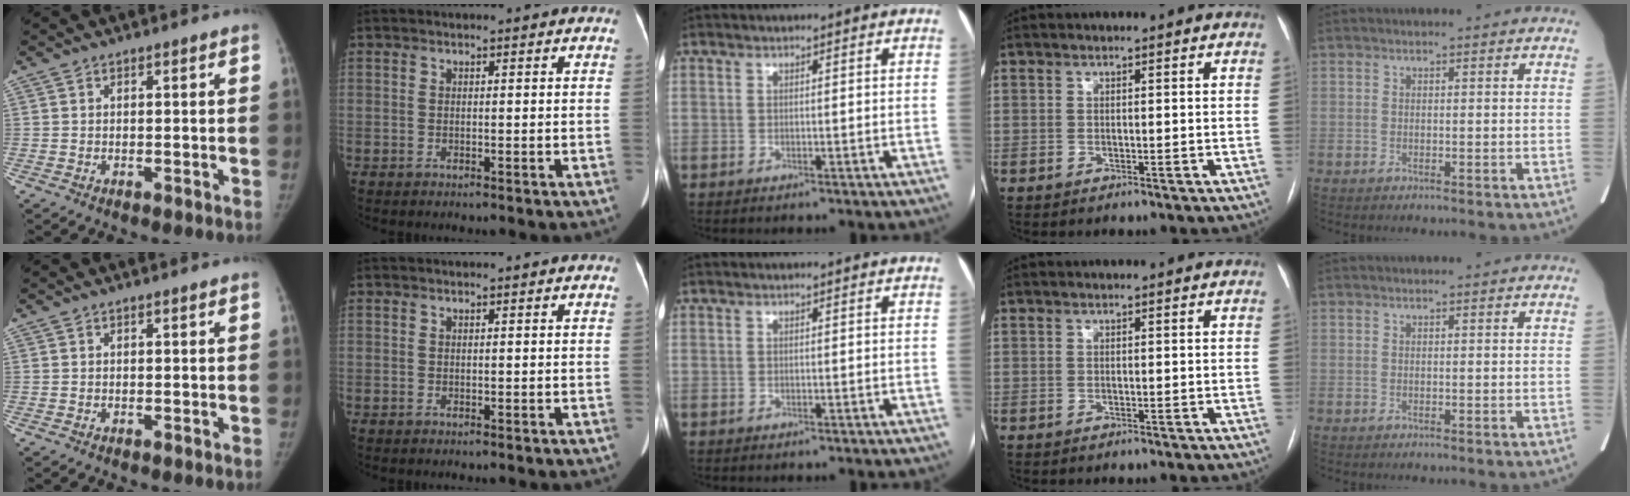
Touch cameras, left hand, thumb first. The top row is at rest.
{}